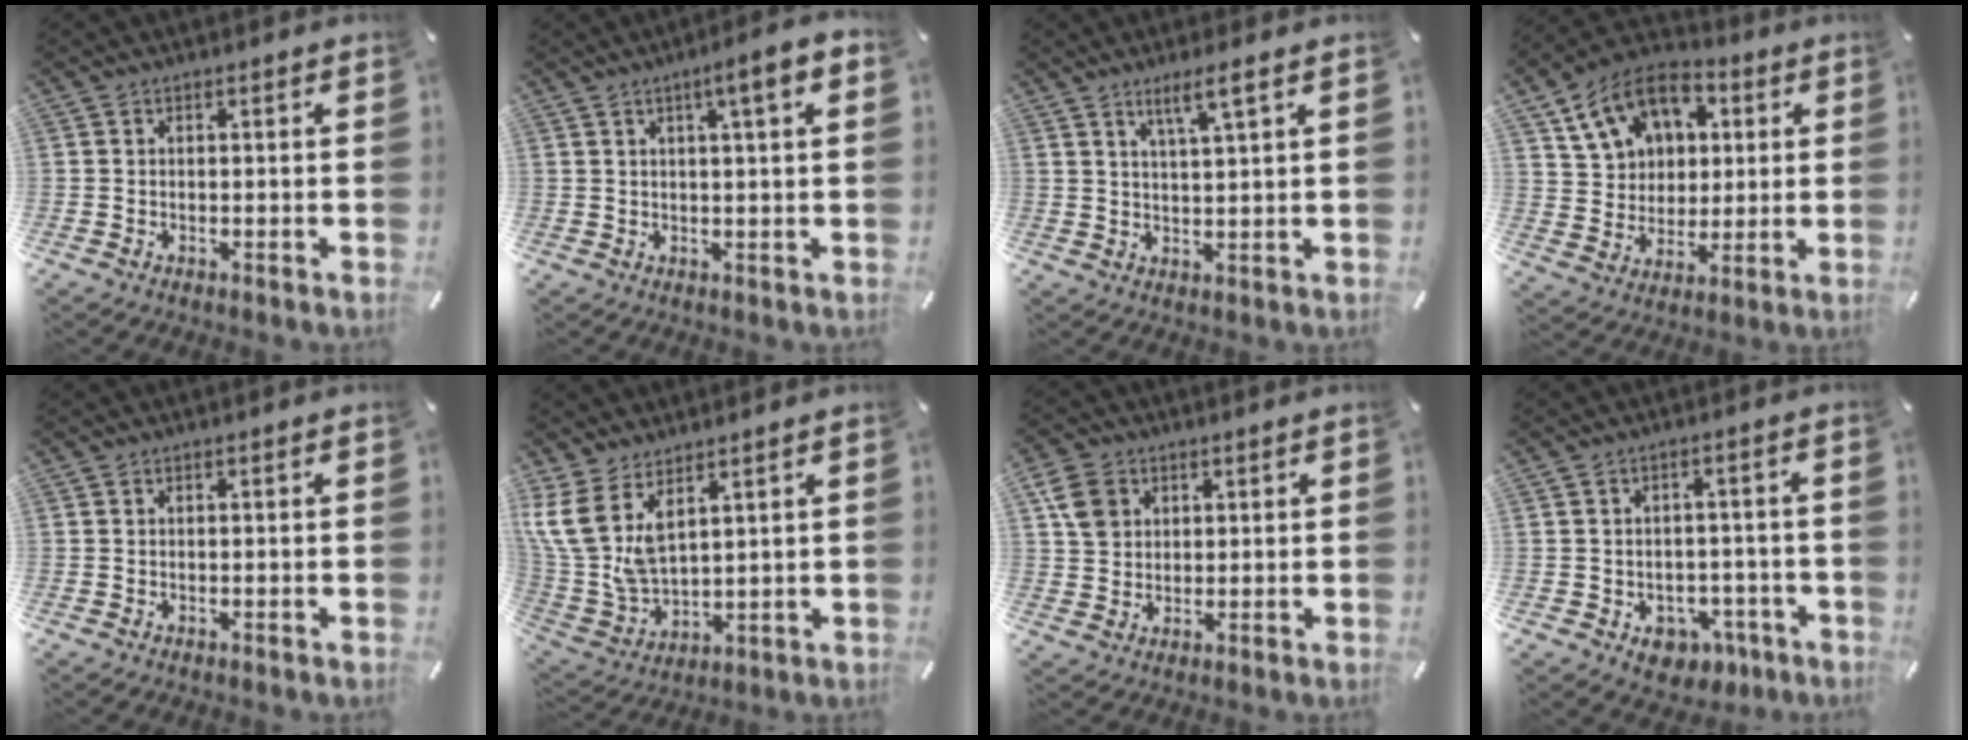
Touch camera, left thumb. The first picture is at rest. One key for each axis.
{"total": 6.2, "fx": 2.7, "fy": 0.6, "fz": 5.5, "tx": -0.086, "ty": -0.010, "tz": 0.039}
{"total": 5.0, "fx": 3.1, "fy": 0.1, "fz": 3.9, "tx": -0.082, "ty": -0.005, "tz": 0.053}
{"total": 13.5, "fx": 6.0, "fy": 10.8, "fz": 5.5, "tx": -0.109, "ty": -0.019, "tz": 0.120}
{"total": 0.0}
{"total": 11.0, "fx": 6.4, "fy": 5.8, "fz": 6.9, "tx": -0.182, "ty": -0.042, "tz": 0.120}
{"total": 6.9, "fx": 2.3, "fy": 5.9, "fz": 2.8, "tx": -0.066, "ty": 0.004, "tz": 0.042}
{"total": 5.7, "fx": -2.0, "fy": 4.8, "fz": 2.3, "tx": -0.025, "ty": 0.015, "tz": -0.033}